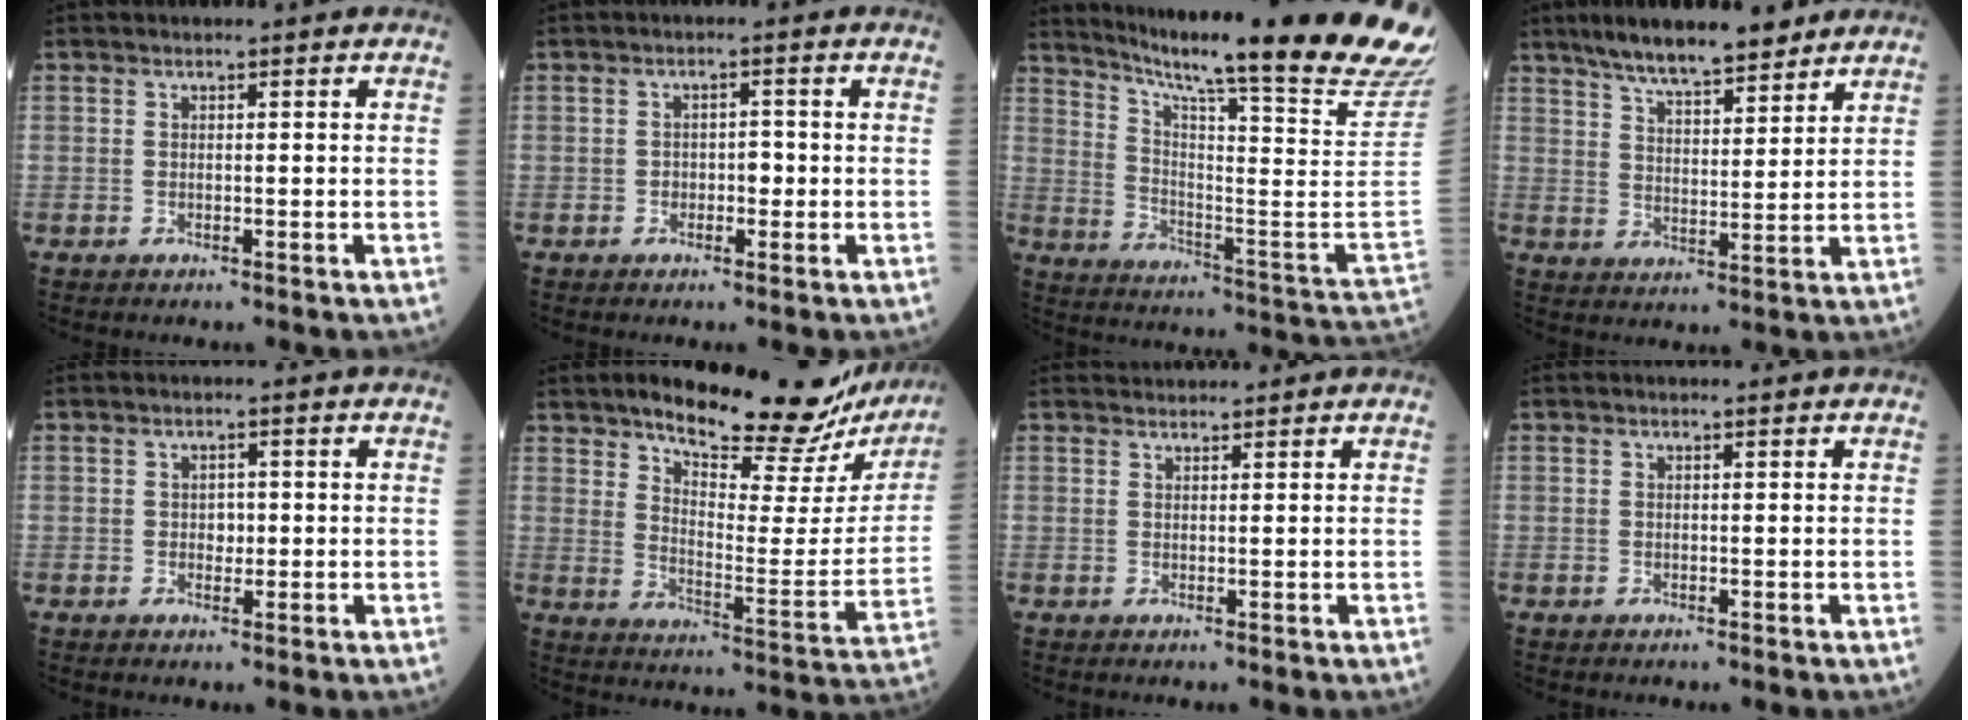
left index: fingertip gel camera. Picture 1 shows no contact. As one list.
[{"total": 2.0, "force": [-0.4, 1.2, 1.5], "torque": [-0.016, 0.006, -0.008]}, {"total": 30.6, "force": [25.7, -0.7, 16.5], "torque": [-0.251, -0.113, 0.341]}, {"total": 11.6, "force": [9.4, 2.3, 6.4], "torque": [-0.105, 0.018, 0.160]}, {"total": 1.6, "force": [0.0, 1.2, 1.1], "torque": [-0.016, 0.002, 0.001]}, {"total": 22.1, "force": [20.0, 4.4, 8.5], "torque": [-0.117, -0.068, 0.256]}, {"total": 2.2, "force": [2.2, 0.0, 0.0], "torque": [-0.006, 0.024, 0.044]}, {"total": 0.0}]